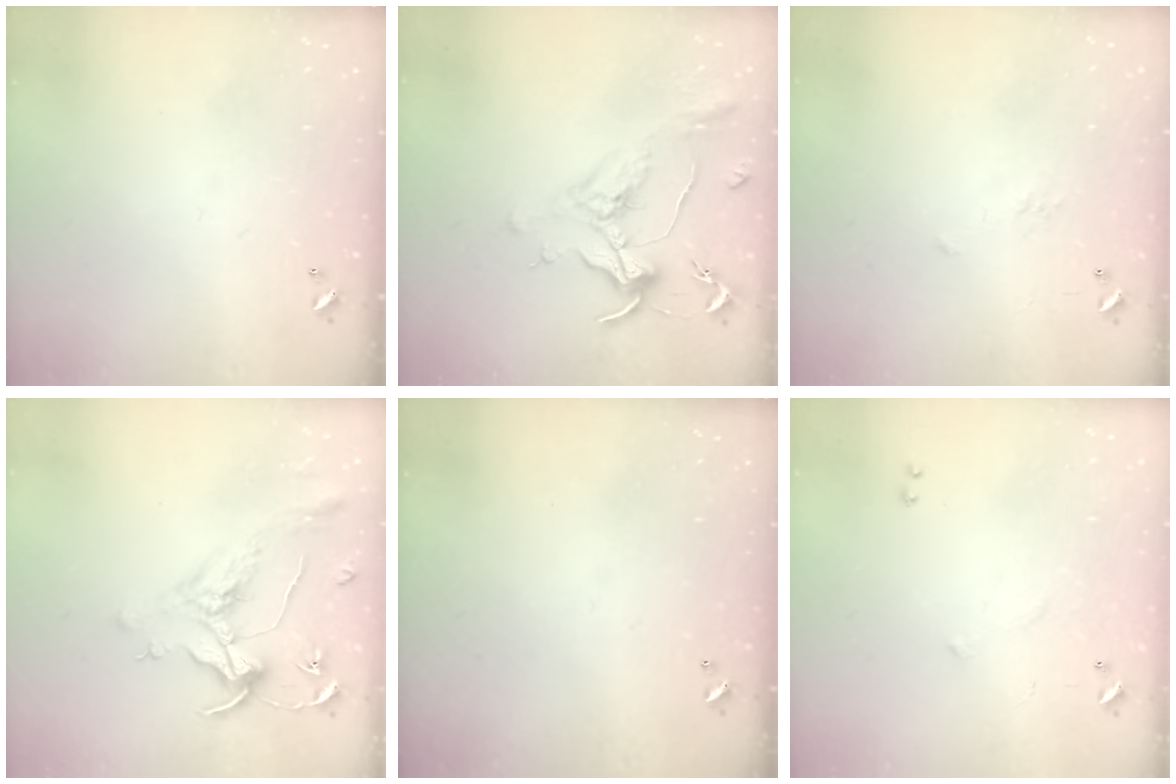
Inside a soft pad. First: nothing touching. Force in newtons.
{"total": 1.8, "press": 1.5, "slide": 0.9}
{"total": 5.5, "press": 5.4, "slide": 0.9}
{"total": 1.6, "press": 1.4, "slide": 0.7}
{"total": 0.0}
{"total": 5.9, "press": 5.9, "slide": 0.8}